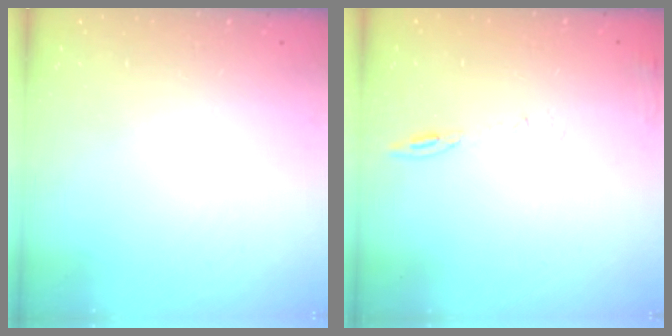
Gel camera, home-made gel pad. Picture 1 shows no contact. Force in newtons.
{"total": 6.2, "press": 6.2, "slide": 0.9}